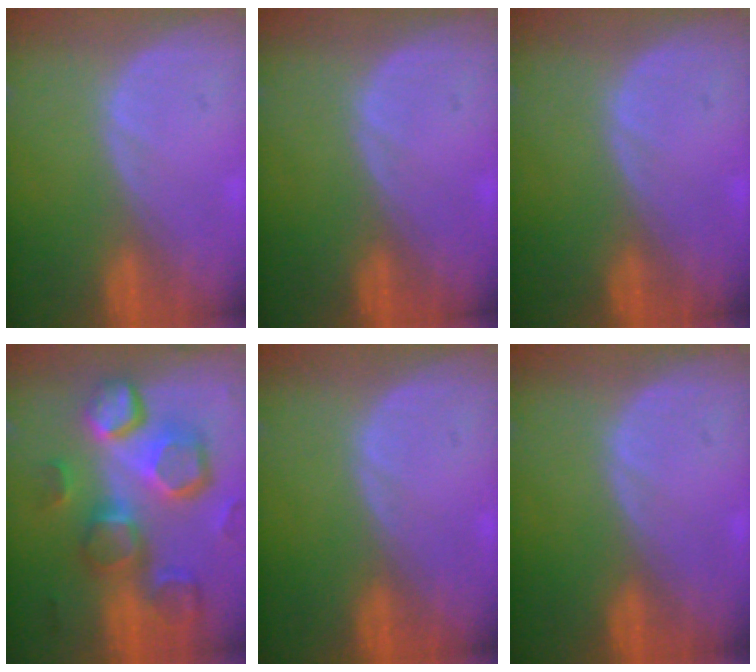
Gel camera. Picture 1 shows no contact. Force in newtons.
{"total": 0.0}
{"total": 0.0}
{"total": 13.0, "press": 11.4, "slide": 6.3}
{"total": 0.0}
{"total": 0.0}